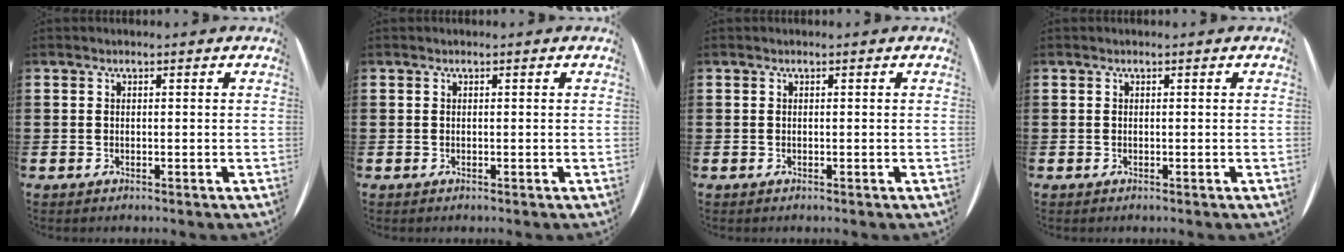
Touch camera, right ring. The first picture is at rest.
{"total": 0.0}
{"total": 0.0}
{"total": 0.0}